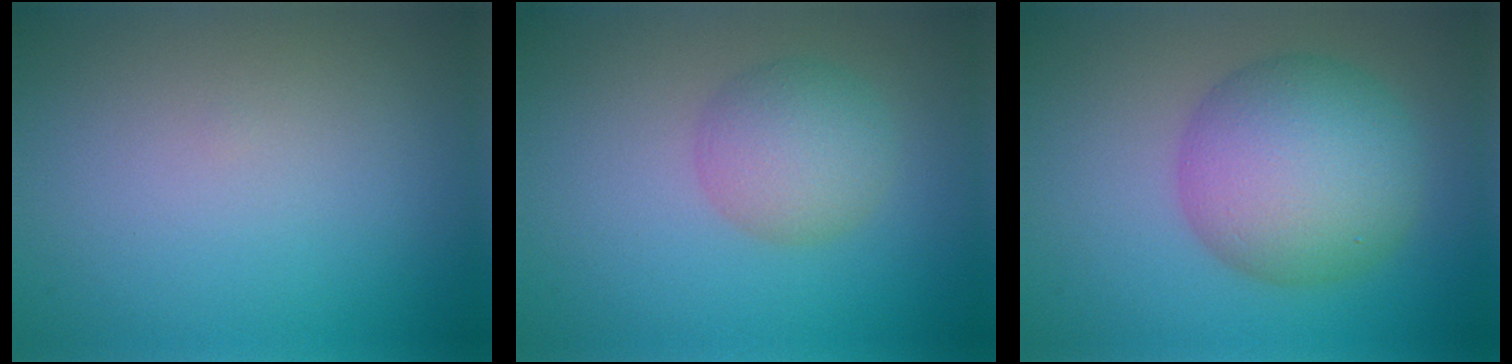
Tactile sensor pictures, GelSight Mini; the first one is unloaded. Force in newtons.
{"total": 3.8, "press": 3.8, "slide": 0.2}
{"total": 8.6, "press": 8.6, "slide": 0.1}